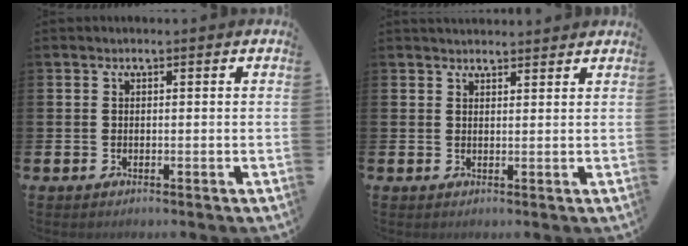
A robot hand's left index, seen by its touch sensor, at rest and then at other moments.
{"total": 2.1, "force": [2.1, 0.5, 0.1], "torque": [0.006, -0.011, 0.036]}